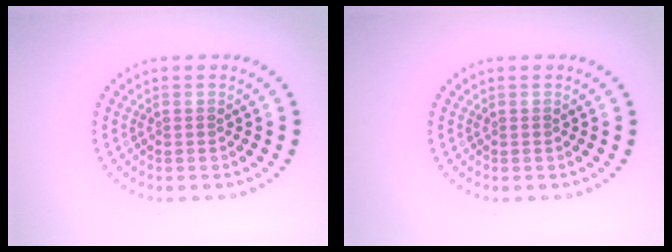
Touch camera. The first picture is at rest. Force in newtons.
{"total": 0.0}